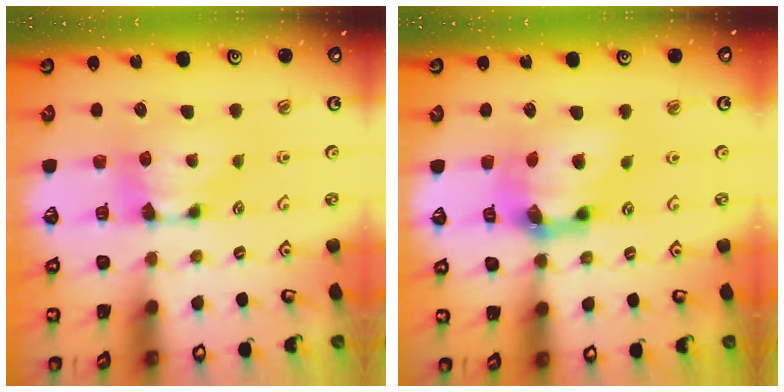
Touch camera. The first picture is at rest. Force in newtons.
{"total": 7.3, "press": 6.9, "slide": 2.4}